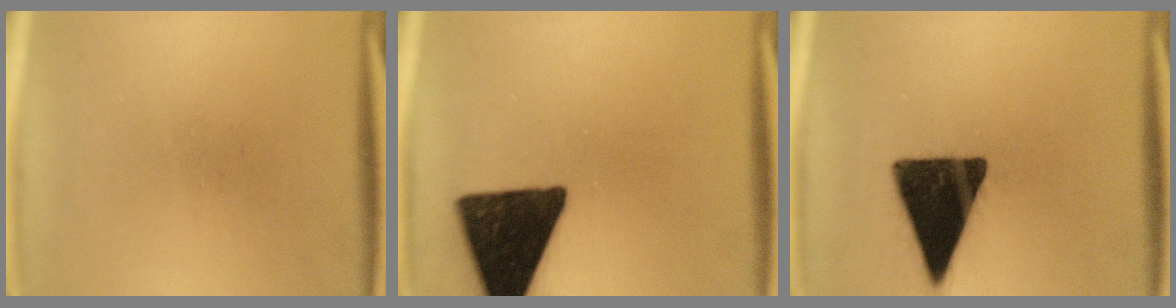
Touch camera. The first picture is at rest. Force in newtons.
{"total": 17.2}
{"total": 16.3}